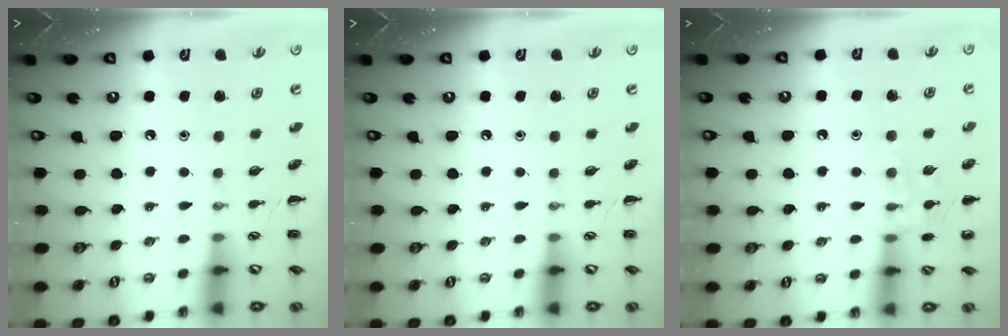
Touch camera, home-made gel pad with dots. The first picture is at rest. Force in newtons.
{"total": 0.0}
{"total": 9.1, "press": 9.1, "slide": 1.2}